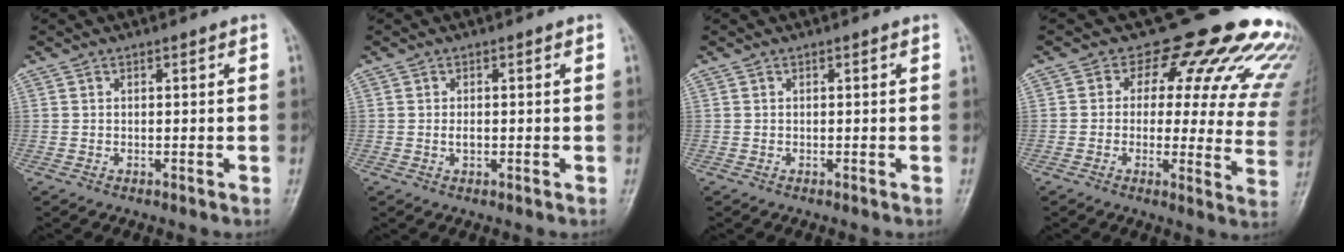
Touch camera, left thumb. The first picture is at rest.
{"total": 1.2, "force": [0.0, 0.7, 1.0], "torque": [-0.014, -0.001, -0.001]}
{"total": 0.0}
{"total": 21.9, "force": [16.0, 9.8, 11.3], "torque": [-0.092, -0.083, 0.167]}